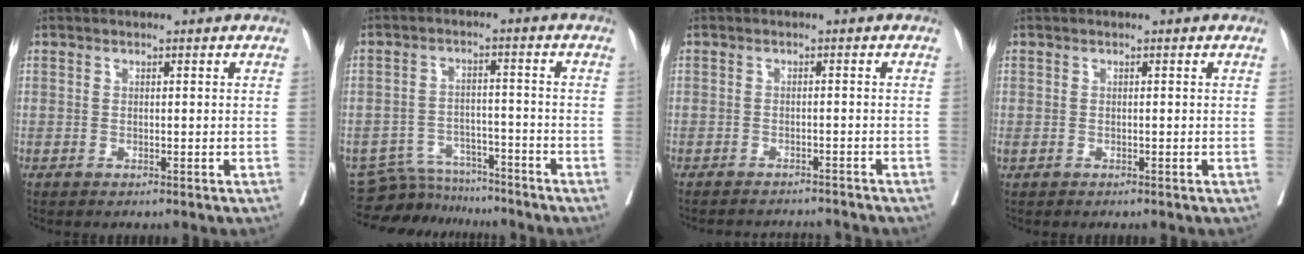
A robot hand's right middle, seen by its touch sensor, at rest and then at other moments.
{"total": 8.9, "force": [-8.5, 2.4, 0.2], "torque": [-0.002, 0.008, -0.138]}
{"total": 6.4, "force": [-6.4, 0.5, 0.7], "torque": [-0.005, 0.003, -0.080]}
{"total": 0.0}